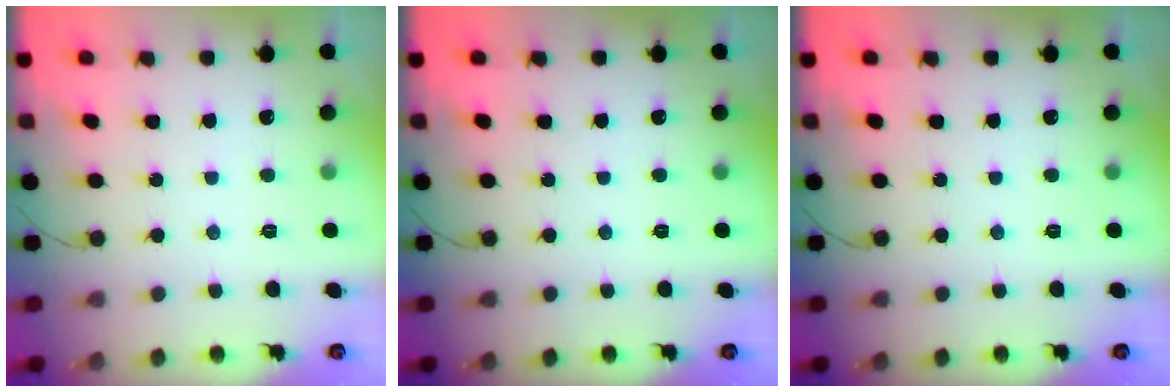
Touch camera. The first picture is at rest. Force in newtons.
{"total": 0.0}
{"total": 0.0}